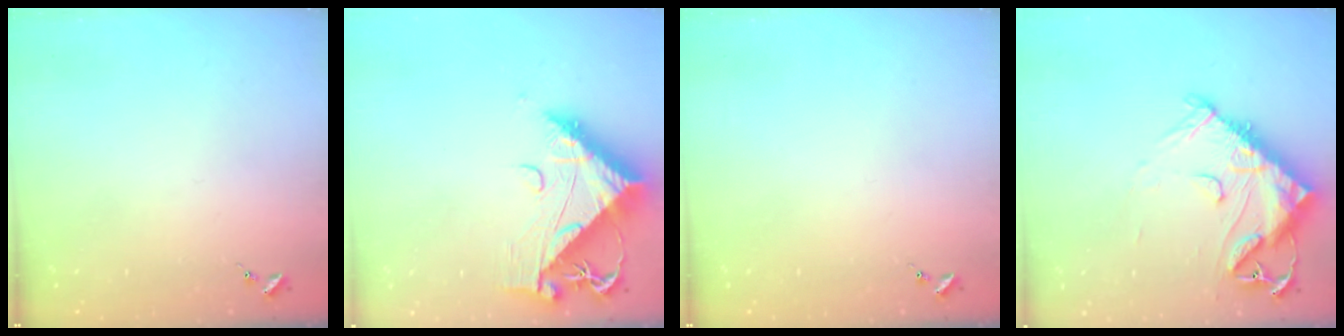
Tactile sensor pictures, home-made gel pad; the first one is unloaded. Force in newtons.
{"total": 13.0, "press": 12.9, "slide": 1.3}
{"total": 0.0}
{"total": 14.6, "press": 14.5, "slide": 1.1}